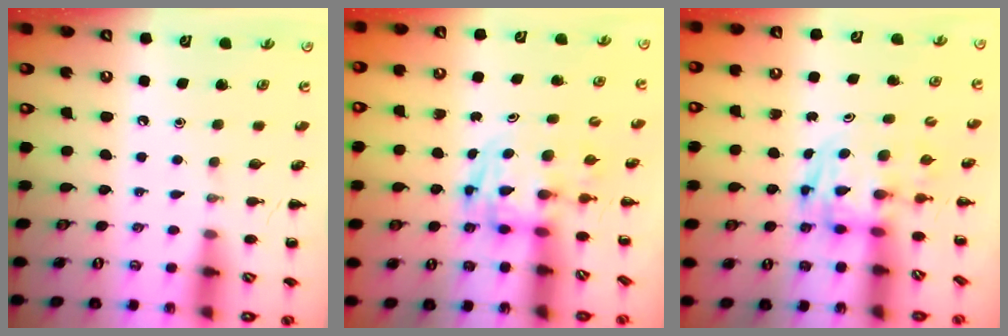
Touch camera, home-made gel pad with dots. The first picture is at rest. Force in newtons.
{"total": 2.9, "press": 2.8, "slide": 0.5}
{"total": 2.8, "press": 2.8, "slide": 0.5}